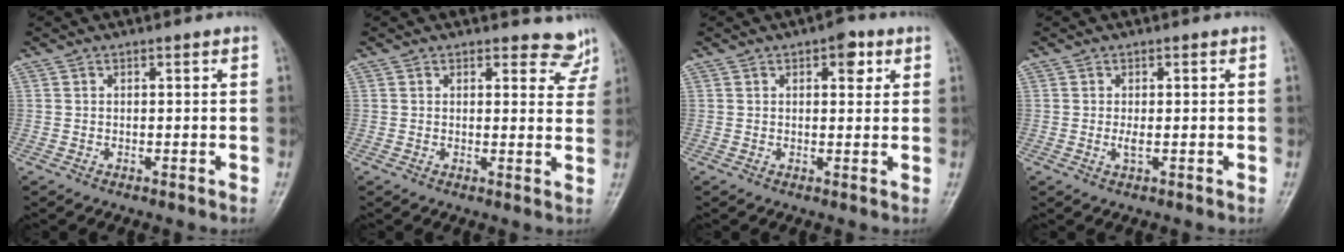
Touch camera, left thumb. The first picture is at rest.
{"total": 4.9, "force": [4.5, 2.0, 0.2], "torque": [0.030, -0.033, 0.035]}
{"total": 4.0, "force": [1.9, 2.1, 2.8], "torque": [-0.021, -0.002, 0.020]}
{"total": 1.4, "force": [-0.2, 0.3, 1.3], "torque": [-0.029, -0.004, -0.003]}